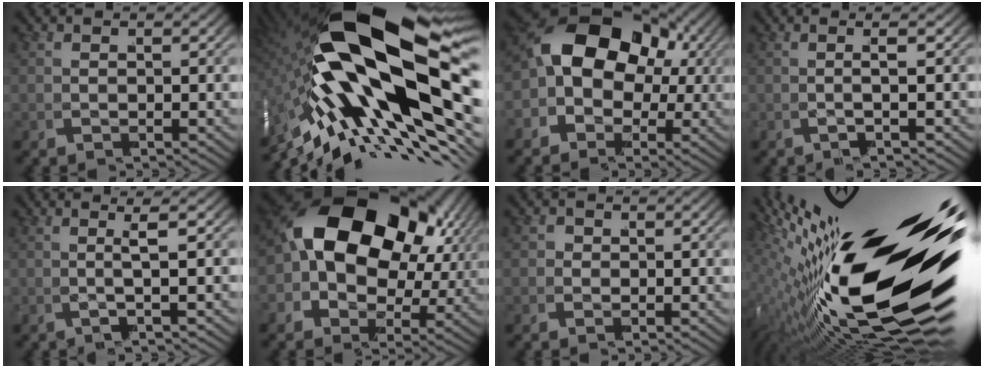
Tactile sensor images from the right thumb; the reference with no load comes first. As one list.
[{"total": 21.2, "force": [-1.8, 10.6, 18.2], "torque": [-0.365, -0.040, -0.003]}, {"total": 11.3, "force": [0.8, 9.0, 6.9], "torque": [-0.123, 0.001, -0.001]}, {"total": 2.0, "force": [0.3, -0.4, 1.9], "torque": [-0.028, 0.018, -0.007]}, {"total": 2.7, "force": [0.9, -0.4, 2.5], "torque": [-0.035, 0.018, 0.005]}, {"total": 16.2, "force": [2.5, 11.1, 11.5], "torque": [-0.210, -0.012, 0.037]}, {"total": 1.3, "force": [-0.3, 1.2, -0.2], "torque": [-0.002, -0.001, -0.010]}, {"total": 25.3, "force": [-1.9, 13.4, 21.5], "torque": [-0.349, -0.057, 0.011]}]